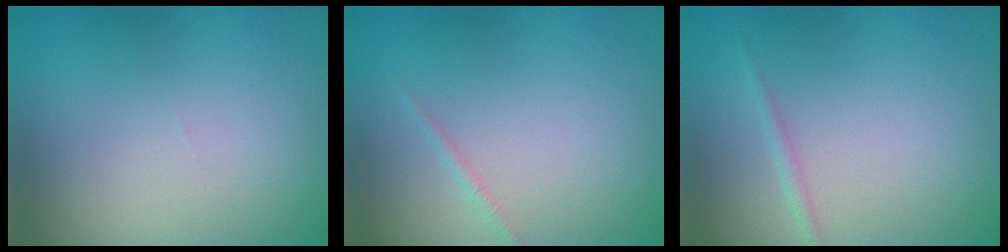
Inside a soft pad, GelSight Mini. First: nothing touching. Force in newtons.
{"total": 0.6, "press": 0.6, "slide": 0.0}
{"total": 0.8, "press": 0.8, "slide": 0.0}